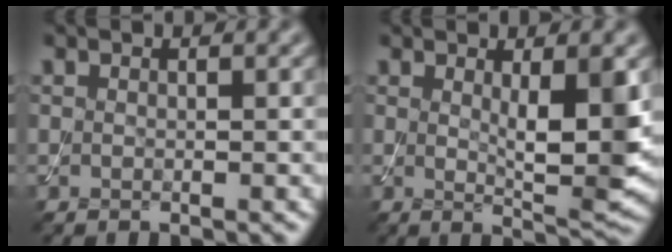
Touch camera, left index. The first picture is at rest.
{"total": 5.2, "force": [0.8, 1.1, 5.1], "torque": [-0.078, -0.015, 0.018]}